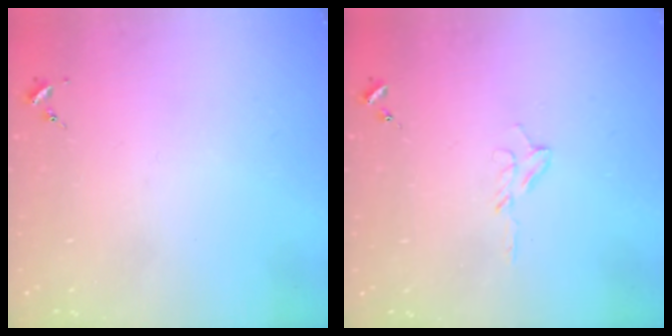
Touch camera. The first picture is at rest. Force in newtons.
{"total": 4.9, "press": 4.8, "slide": 0.6}